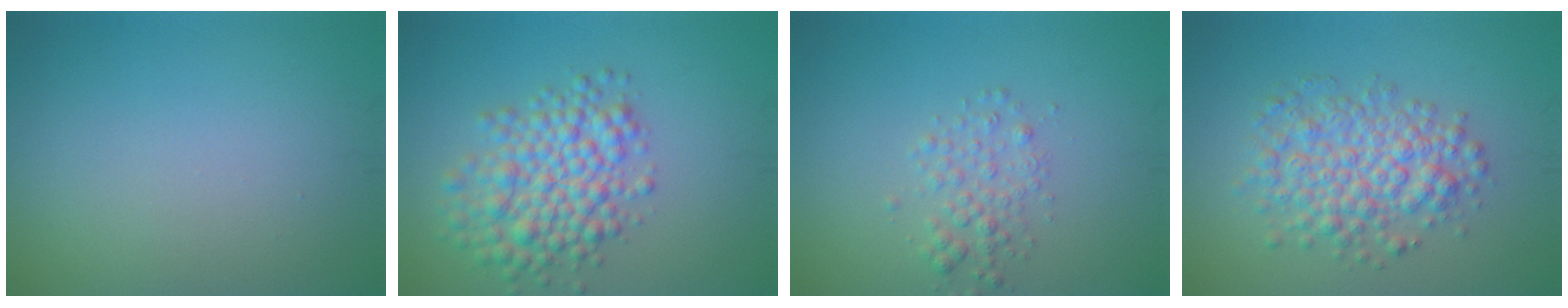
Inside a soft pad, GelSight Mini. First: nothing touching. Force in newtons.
{"total": 5.9, "press": 5.9, "slide": 0.1}
{"total": 2.1, "press": 2.1, "slide": 0.1}
{"total": 5.2, "press": 5.2, "slide": 0.2}